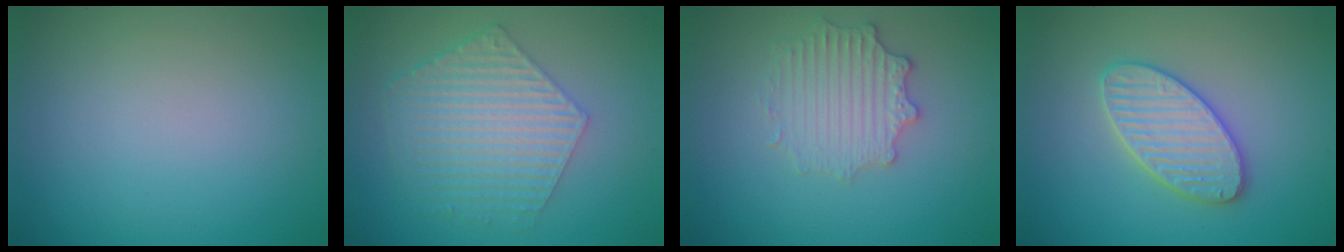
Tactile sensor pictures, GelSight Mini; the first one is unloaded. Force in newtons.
{"total": 5.9, "press": 4.3, "slide": 4.0}
{"total": 2.7, "press": 2.6, "slide": 0.5}
{"total": 3.9, "press": 3.9, "slide": 0.5}